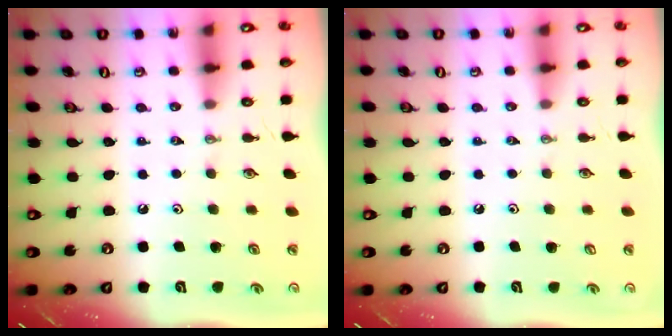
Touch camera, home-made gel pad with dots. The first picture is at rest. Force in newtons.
{"total": 0.7, "press": 0.1, "slide": 0.7}